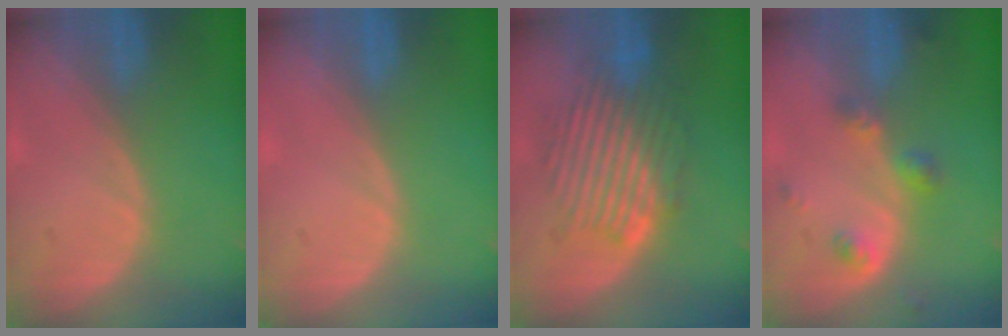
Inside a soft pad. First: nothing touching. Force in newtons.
{"total": 0.0}
{"total": 9.0, "press": 8.8, "slide": 1.8}
{"total": 4.5, "press": 4.1, "slide": 1.9}